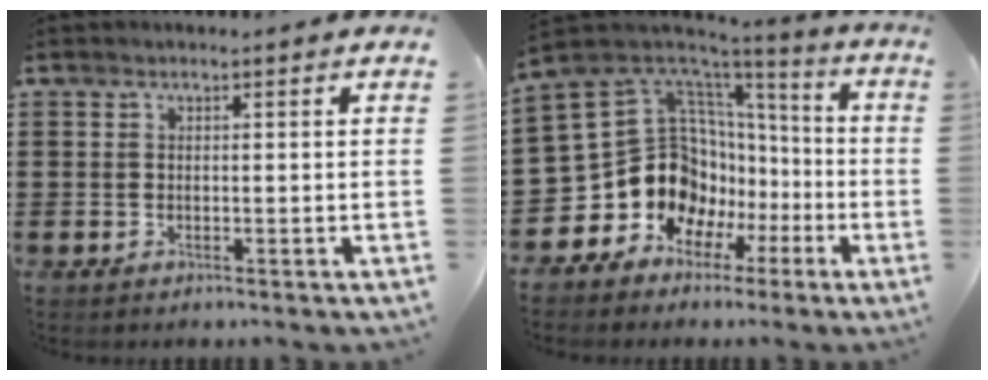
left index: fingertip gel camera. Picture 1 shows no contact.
{"total": 14.9, "force": [-2.0, 13.1, 6.6], "torque": [-0.182, -0.026, -0.013]}